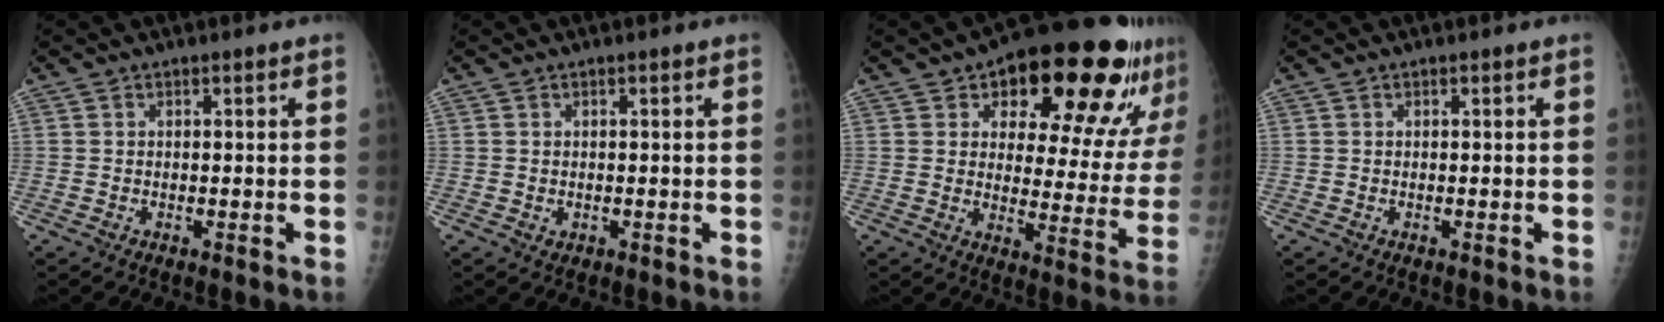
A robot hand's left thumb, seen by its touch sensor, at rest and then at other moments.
{"total": 0.9, "force": [-0.1, 0.8, 0.4], "torque": [-0.004, 0.000, 0.003]}
{"total": 23.5, "force": [13.7, 10.1, 16.2], "torque": [-0.179, -0.038, 0.185]}
{"total": 0.0}